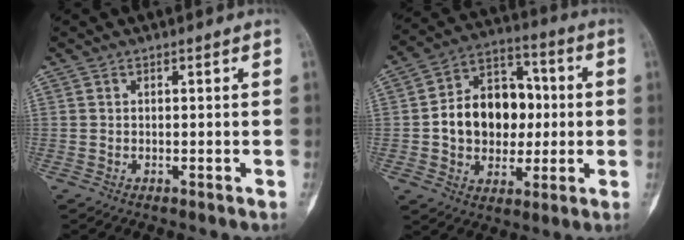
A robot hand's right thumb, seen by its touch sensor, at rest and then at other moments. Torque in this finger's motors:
{"motor_torque": [0.38, 0.44, 0.35, -0.18, 0.12]}